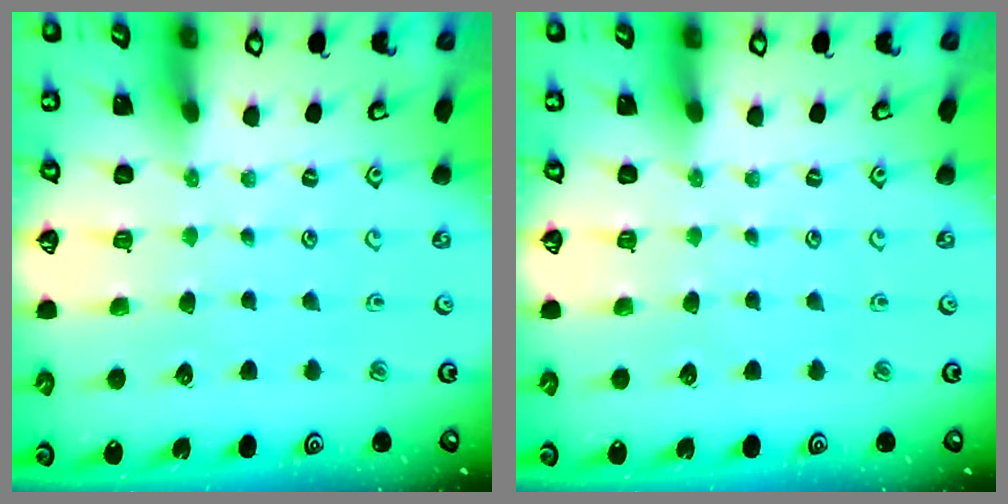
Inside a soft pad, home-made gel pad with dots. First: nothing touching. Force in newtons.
{"total": 0.0}